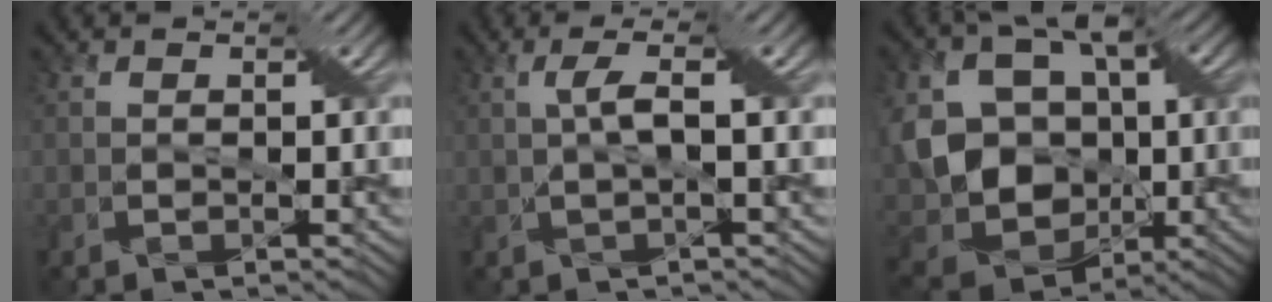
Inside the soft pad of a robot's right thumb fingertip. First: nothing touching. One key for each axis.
{"total": 2.6, "fx": 0.3, "fy": 0.0, "fz": 2.6, "tx": -0.054, "ty": 0.011, "tz": 0.005}
{"total": 16.0, "fx": -0.3, "fy": 12.5, "fz": 10.0, "tx": -0.217, "ty": -0.002, "tz": 0.001}